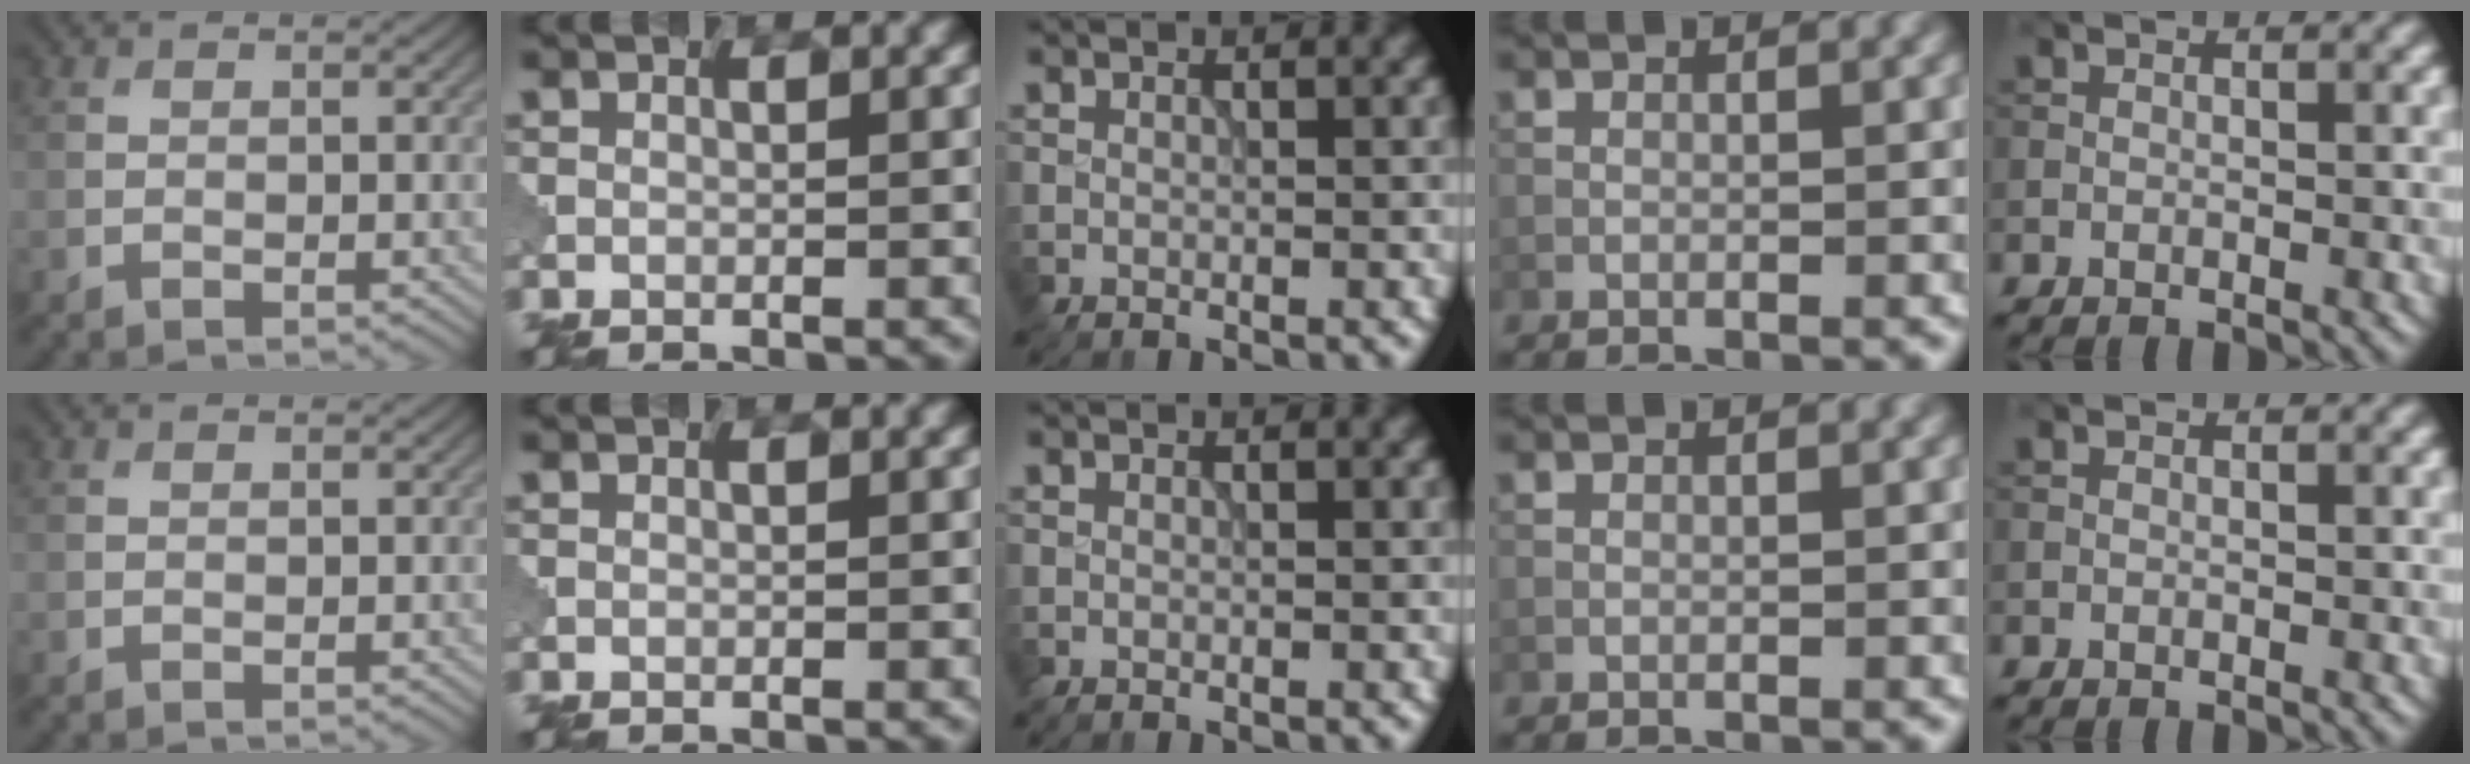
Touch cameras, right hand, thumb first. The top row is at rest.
{}